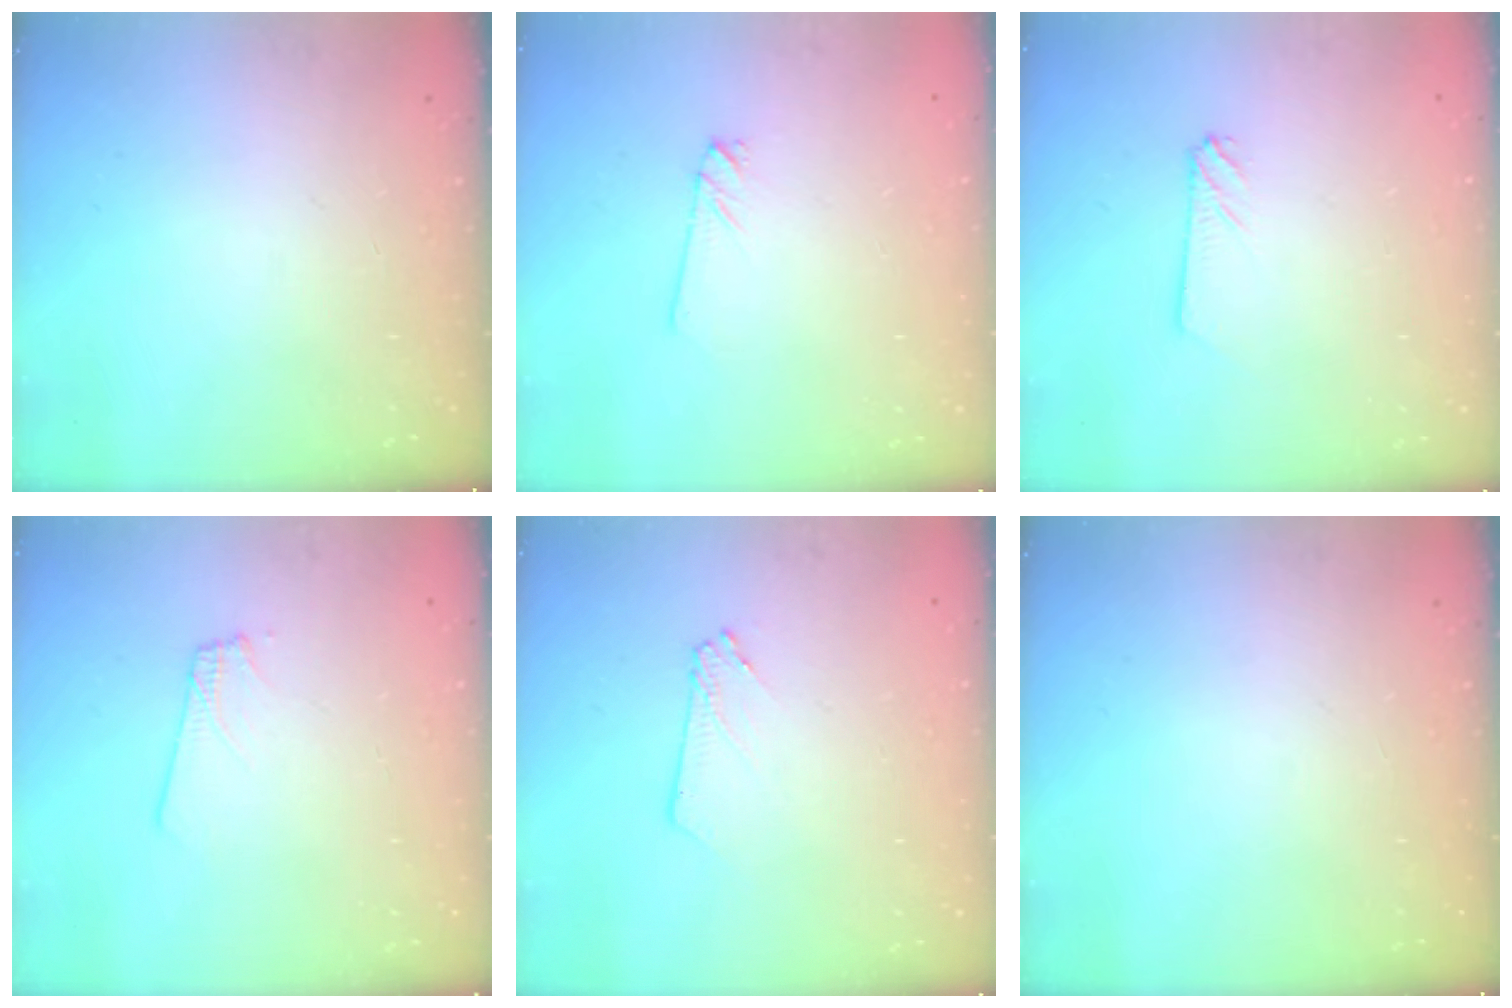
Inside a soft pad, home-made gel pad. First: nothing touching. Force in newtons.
{"total": 0.9, "press": 0.9, "slide": 0.1}
{"total": 2.7, "press": 2.7, "slide": 0.3}
{"total": 1.8, "press": 1.8, "slide": 0.1}
{"total": 3.6, "press": 3.6, "slide": 0.0}
{"total": 0.0}